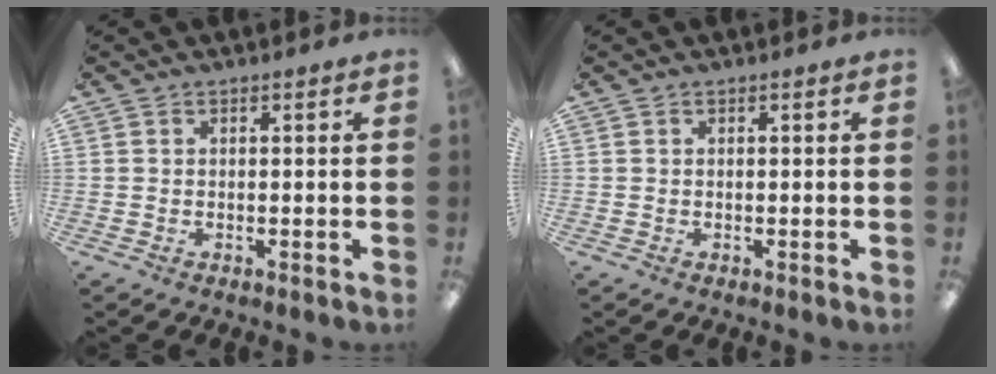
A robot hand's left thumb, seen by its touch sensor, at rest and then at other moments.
{"total": 0.0}